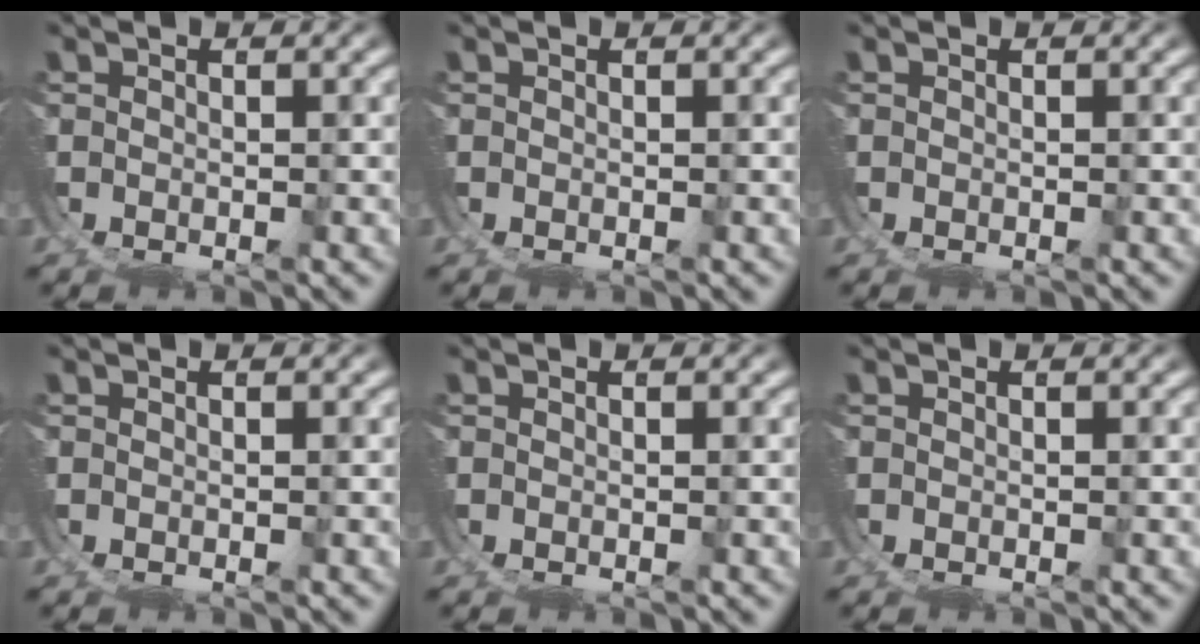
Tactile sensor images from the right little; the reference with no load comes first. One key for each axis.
{"total": 0.0}
{"total": 0.0}
{"total": 0.0}
{"total": 0.0}
{"total": 0.0}